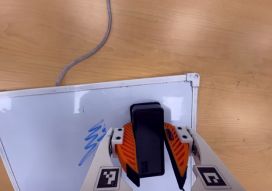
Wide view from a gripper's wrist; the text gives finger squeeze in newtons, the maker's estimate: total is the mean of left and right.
{"total": 16.3, "left": 18.3, "right": 14.2}